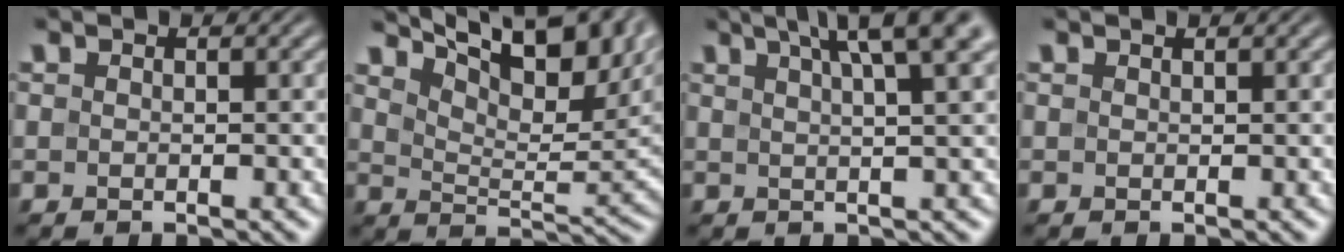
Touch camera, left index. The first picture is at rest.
{"total": 12.2, "force": [7.9, 4.2, 8.4], "torque": [-0.122, 0.025, 0.115]}
{"total": 7.6, "force": [4.9, 1.8, 5.5], "torque": [-0.047, 0.035, 0.047]}
{"total": 0.7, "force": [0.7, 0.1, -0.1], "torque": [0.003, 0.003, 0.008]}